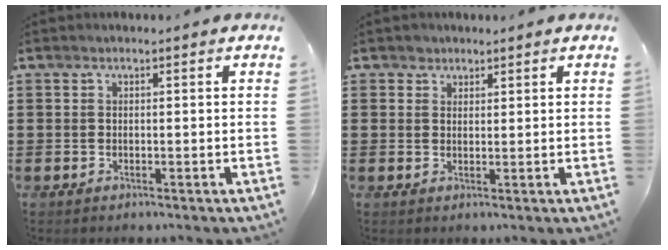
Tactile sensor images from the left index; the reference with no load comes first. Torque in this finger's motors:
{"motor_torque": [-0.02, -0.01, -0.03, -0.02]}